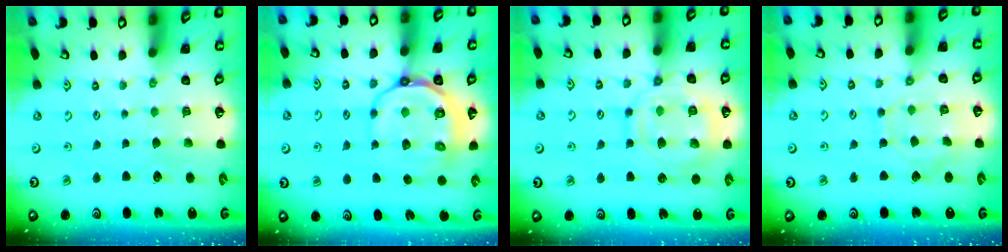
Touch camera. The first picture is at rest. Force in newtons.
{"total": 11.7, "press": 11.4, "slide": 2.8}
{"total": 13.4, "press": 13.3, "slide": 1.3}
{"total": 8.2, "press": 8.1, "slide": 1.0}